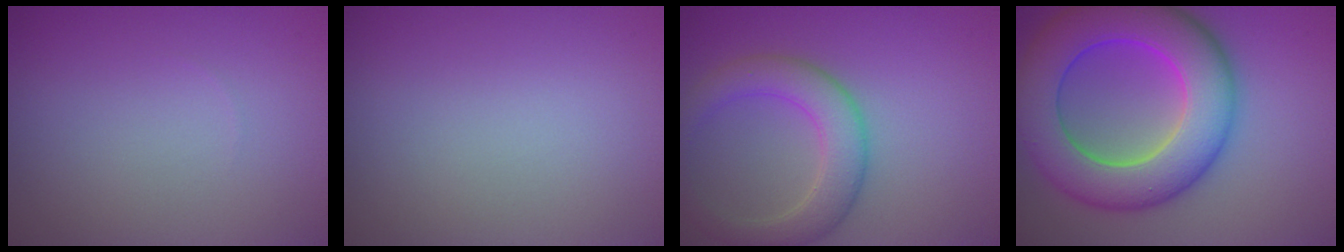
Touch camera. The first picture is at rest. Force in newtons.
{"total": 0.0}
{"total": 4.6, "press": 4.6, "slide": 0.3}
{"total": 11.2, "press": 11.2, "slide": 0.2}